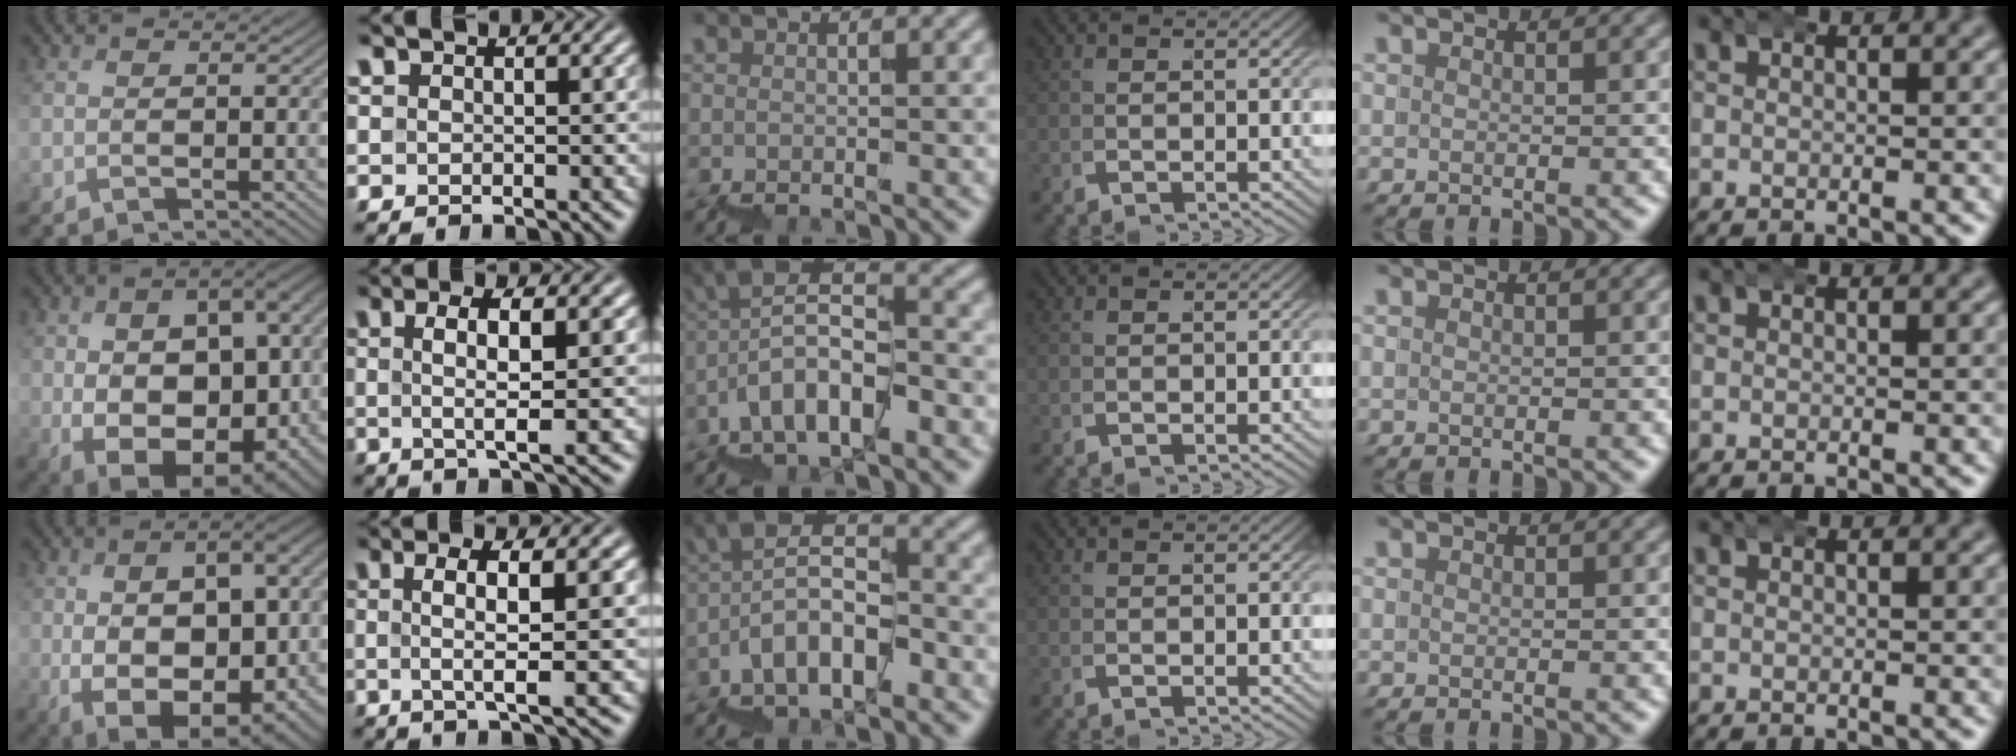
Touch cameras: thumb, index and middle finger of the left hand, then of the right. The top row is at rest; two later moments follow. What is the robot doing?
{"motion": "wrap", "object": "bubble wrap"}